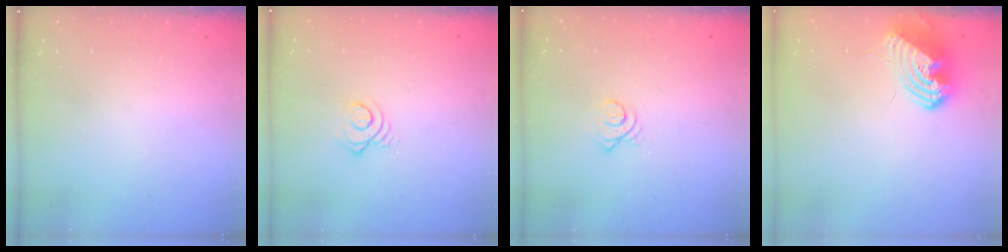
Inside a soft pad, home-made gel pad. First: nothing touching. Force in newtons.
{"total": 5.5, "press": 5.5, "slide": 0.4}
{"total": 3.3, "press": 3.3, "slide": 0.3}
{"total": 10.5, "press": 10.5, "slide": 1.0}